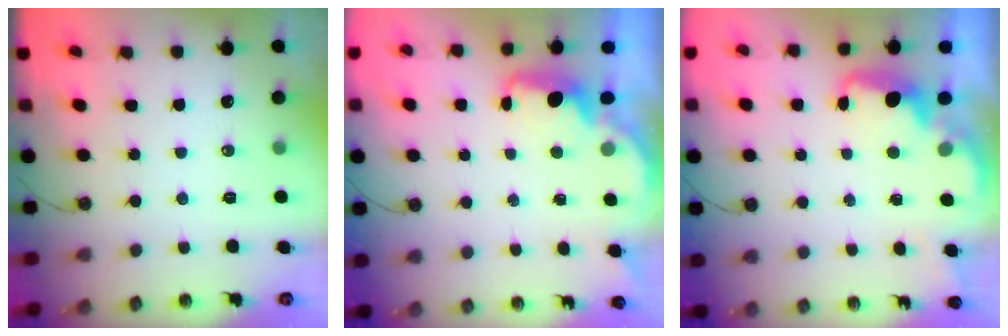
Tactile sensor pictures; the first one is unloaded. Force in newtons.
{"total": 2.0, "press": 1.9, "slide": 0.7}
{"total": 2.1, "press": 2.1, "slide": 0.6}